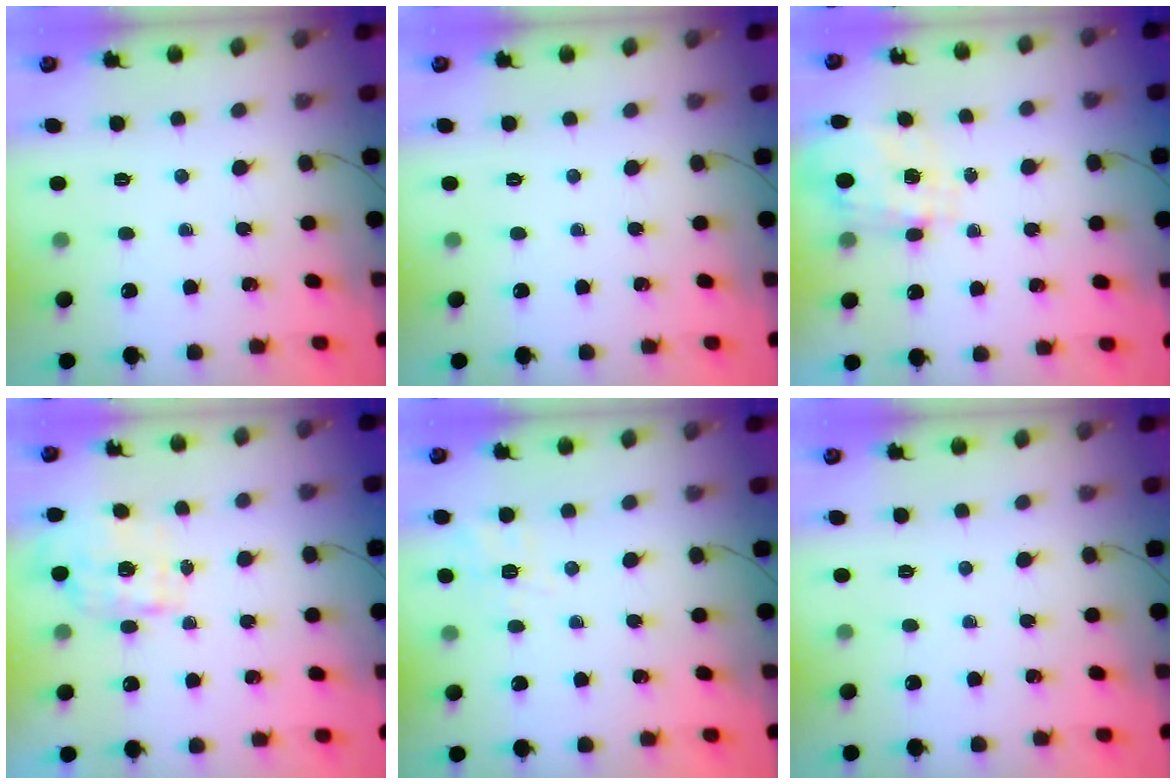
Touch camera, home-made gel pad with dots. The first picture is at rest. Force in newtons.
{"total": 0.0}
{"total": 1.5, "press": 1.4, "slide": 0.3}
{"total": 1.9, "press": 1.6, "slide": 1.0}
{"total": 2.4, "press": 1.0, "slide": 2.2}
{"total": 0.0}